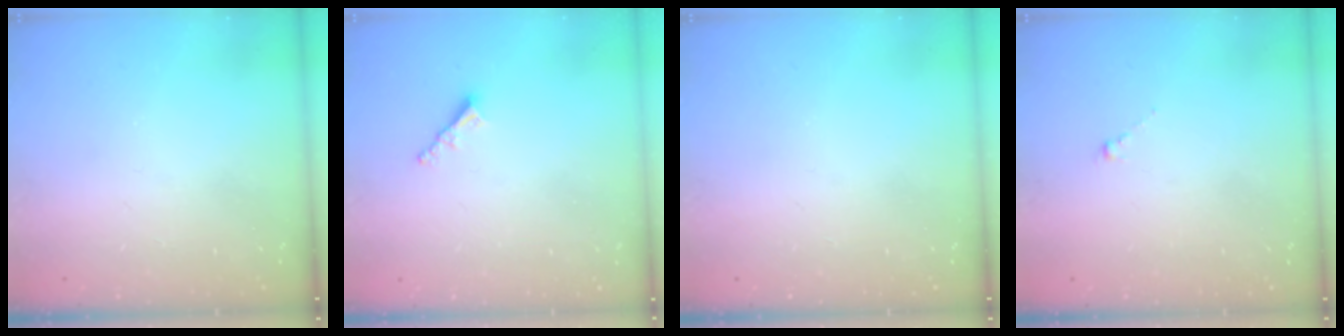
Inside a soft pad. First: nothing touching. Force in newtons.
{"total": 2.3, "press": 2.3, "slide": 0.1}
{"total": 0.0}
{"total": 0.8, "press": 0.7, "slide": 0.5}